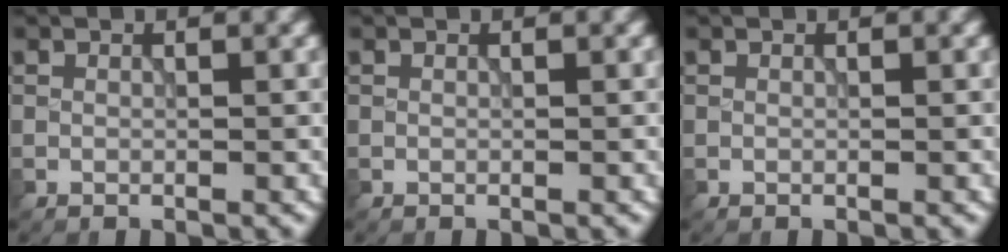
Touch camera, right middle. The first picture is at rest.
{"total": 0.0}
{"total": 0.0}